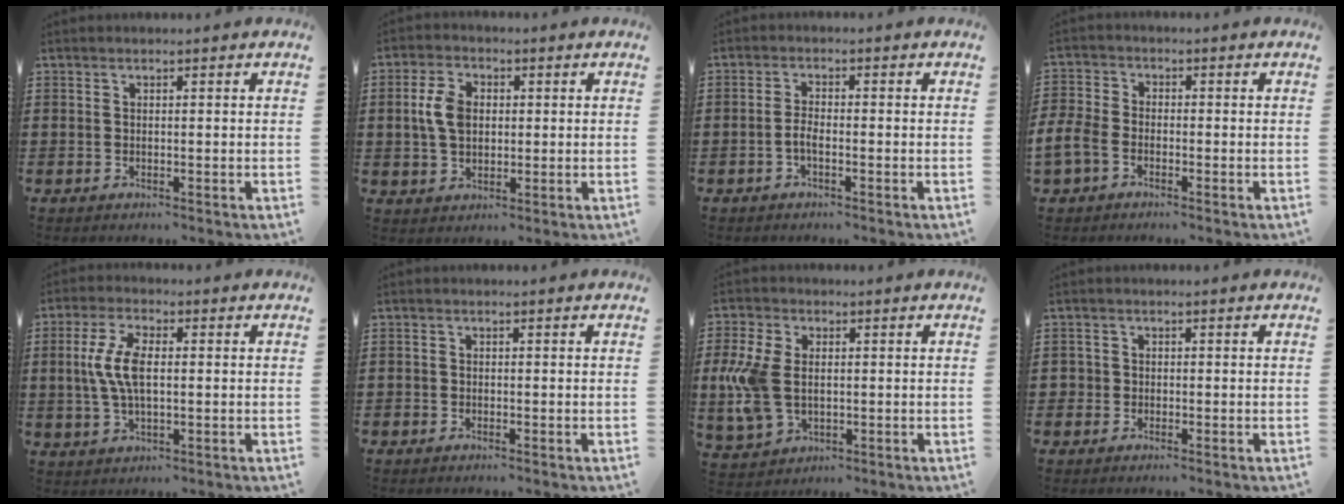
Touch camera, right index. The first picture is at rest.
{"total": 5.5, "force": [0.5, 3.6, 4.1], "torque": [-0.108, 0.006, 0.001]}
{"total": 2.1, "force": [-0.9, 0.6, 1.8], "torque": [-0.048, -0.004, -0.022]}
{"total": 4.1, "force": [-2.4, 2.4, 2.2], "torque": [-0.075, -0.003, -0.056]}
{"total": 7.1, "force": [0.3, 2.9, 6.5], "torque": [-0.151, 0.000, -0.004]}
{"total": 0.7, "force": [-0.6, 0.4, 0.1], "torque": [-0.003, 0.001, -0.013]}
{"total": 8.6, "force": [-0.1, 5.7, 6.5], "torque": [-0.180, -0.001, -0.011]}
{"total": 1.2, "force": [-0.2, 1.2, 0.1], "torque": [-0.006, 0.006, -0.006]}